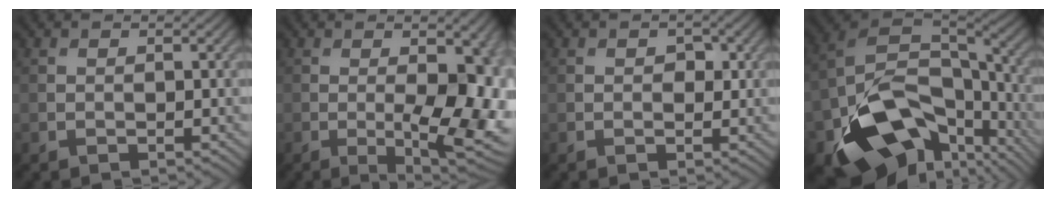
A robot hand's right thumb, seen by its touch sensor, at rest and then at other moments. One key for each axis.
{"total": 10.0, "fx": -1.4, "fy": 2.7, "fz": 9.5, "tx": -0.124, "ty": -0.013, "tz": -0.016}
{"total": 1.3, "fx": 0.2, "fy": 1.0, "fz": 0.7, "tx": -0.010, "ty": -0.006, "tz": 0.000}
{"total": 18.0, "fx": -8.5, "fy": 11.6, "fz": 10.8, "tx": -0.230, "ty": -0.050, "tz": -0.126}